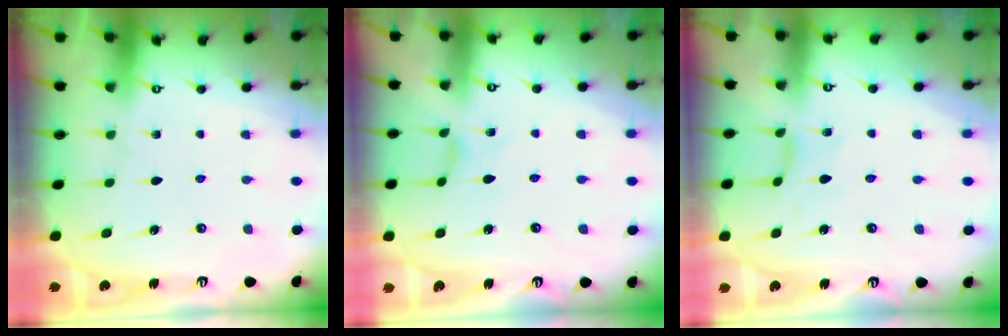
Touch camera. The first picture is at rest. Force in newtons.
{"total": 0.7, "press": 0.6, "slide": 0.2}
{"total": 2.0, "press": 2.0, "slide": 0.4}